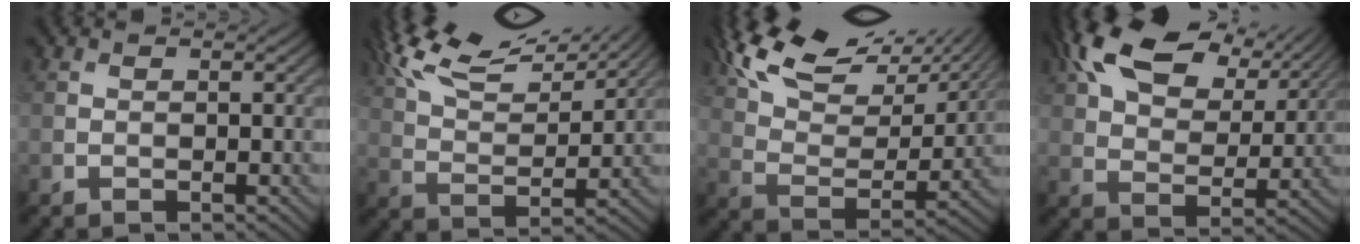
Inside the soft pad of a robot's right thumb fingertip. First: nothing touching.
{"total": 13.6, "force": [10.5, 3.8, 7.8], "torque": [-0.168, 0.018, 0.176]}
{"total": 15.2, "force": [10.5, 6.0, 9.1], "torque": [-0.188, 0.019, 0.180]}
{"total": 14.9, "force": [7.7, 7.9, 10.0], "torque": [-0.193, 0.017, 0.119]}